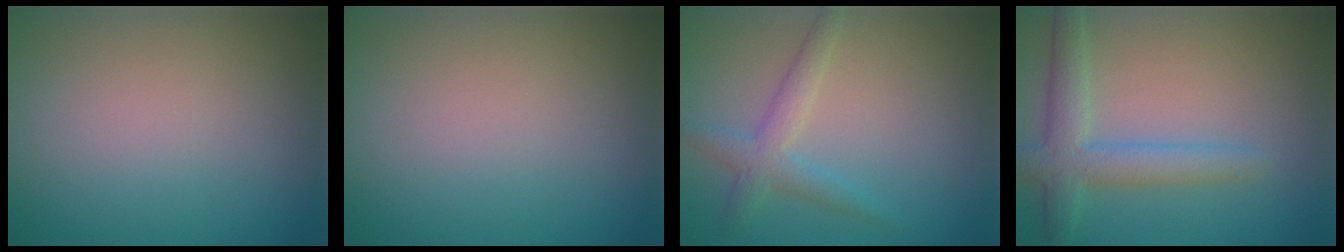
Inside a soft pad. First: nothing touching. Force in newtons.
{"total": 0.0}
{"total": 2.7, "press": 2.7, "slide": 0.1}
{"total": 2.9, "press": 2.9, "slide": 0.1}